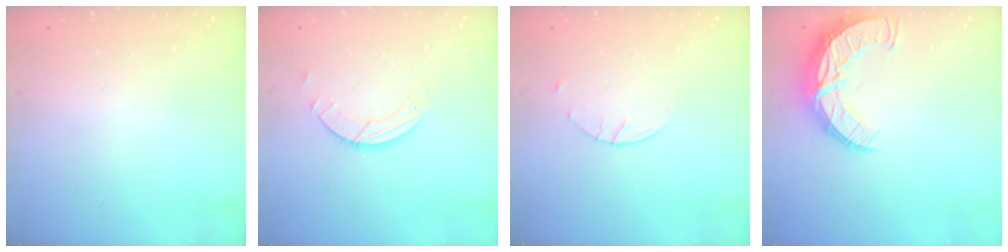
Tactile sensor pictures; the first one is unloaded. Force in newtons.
{"total": 4.0, "press": 4.0, "slide": 0.4}
{"total": 1.7, "press": 1.7, "slide": 0.3}
{"total": 12.4, "press": 12.4, "slide": 1.0}